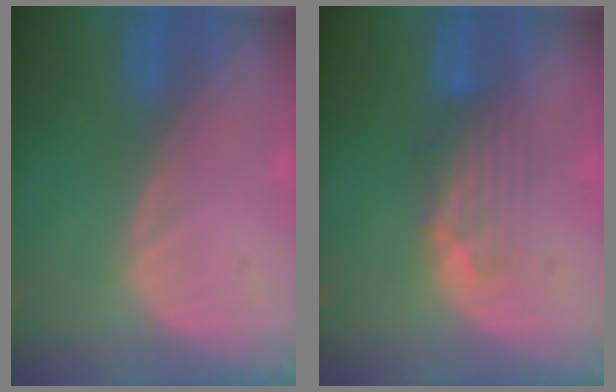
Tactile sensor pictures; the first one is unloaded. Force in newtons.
{"total": 3.8, "press": 3.8, "slide": 0.4}